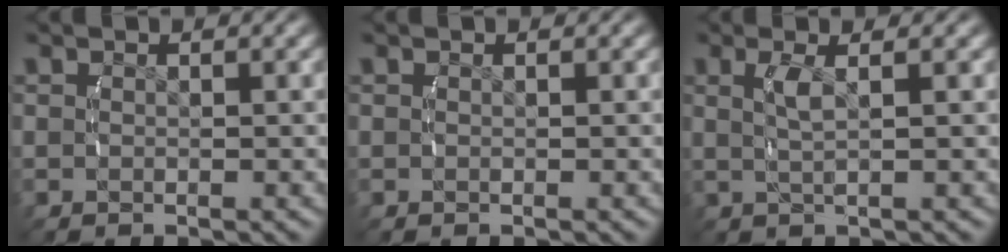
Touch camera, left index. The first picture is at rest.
{"total": 0.0}
{"total": 2.0, "force": [0.7, -0.3, 1.9], "torque": [-0.041, 0.000, 0.017]}